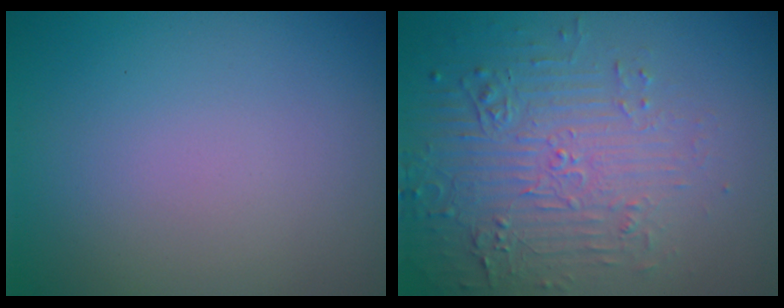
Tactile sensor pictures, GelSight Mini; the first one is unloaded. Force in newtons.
{"total": 5.2, "press": 3.7, "slide": 3.6}